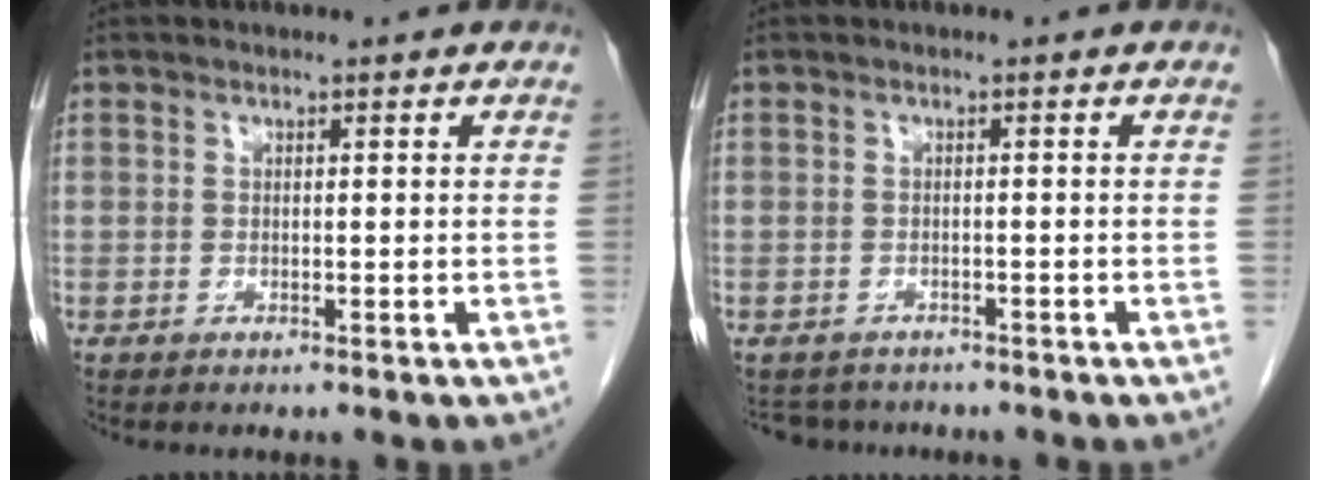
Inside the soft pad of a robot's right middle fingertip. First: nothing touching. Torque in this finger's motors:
{"motor_torque": [0.27, -0.24, -0.03, 0.01]}